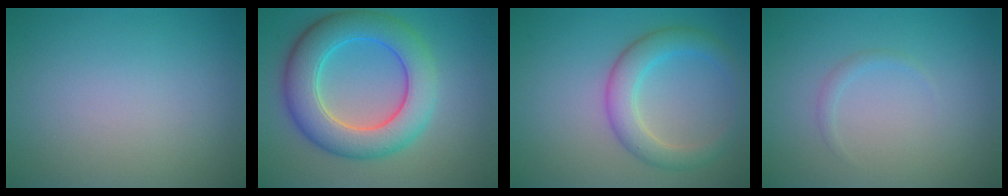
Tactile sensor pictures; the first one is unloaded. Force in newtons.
{"total": 8.0, "press": 8.0, "slide": 0.3}
{"total": 3.9, "press": 3.9, "slide": 0.0}
{"total": 0.7, "press": 0.7, "slide": 0.0}